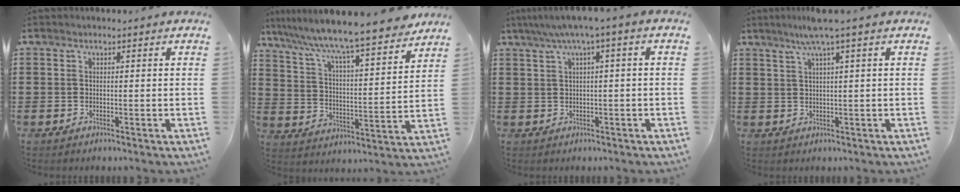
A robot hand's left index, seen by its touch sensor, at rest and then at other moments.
{"total": 8.1, "force": [7.3, -0.6, 3.4], "torque": [-0.098, -0.055, 0.117]}
{"total": 3.4, "force": [0.3, 0.0, 3.4], "torque": [-0.063, -0.001, 0.000]}
{"total": 4.3, "force": [2.3, -0.5, 3.5], "torque": [-0.072, 0.000, 0.039]}